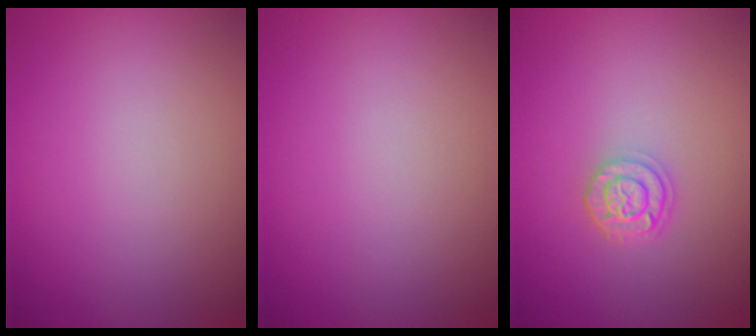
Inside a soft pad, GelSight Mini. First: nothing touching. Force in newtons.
{"total": 0.0}
{"total": 2.4, "press": 1.9, "slide": 1.4}